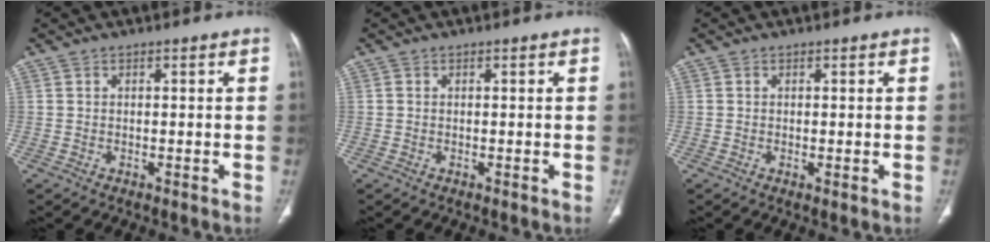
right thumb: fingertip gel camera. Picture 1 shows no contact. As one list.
[{"total": 0.0}, {"total": 0.7, "force": [-0.1, 0.2, 0.7], "torque": [-0.018, -0.005, -0.001]}]